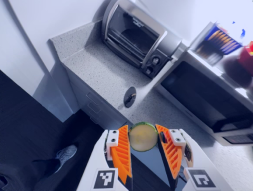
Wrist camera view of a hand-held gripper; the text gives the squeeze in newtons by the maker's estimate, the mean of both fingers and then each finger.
{"total": 10.1, "left": 10.4, "right": 9.7}